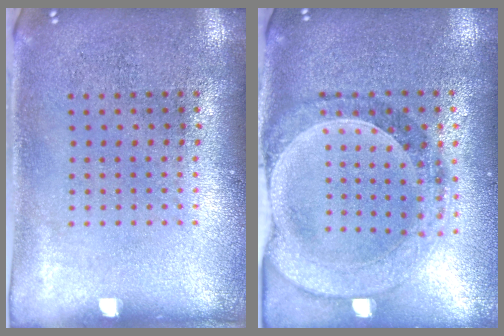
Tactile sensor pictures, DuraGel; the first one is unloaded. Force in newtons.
{"total": 1.5, "press": 1.4, "slide": 0.3}